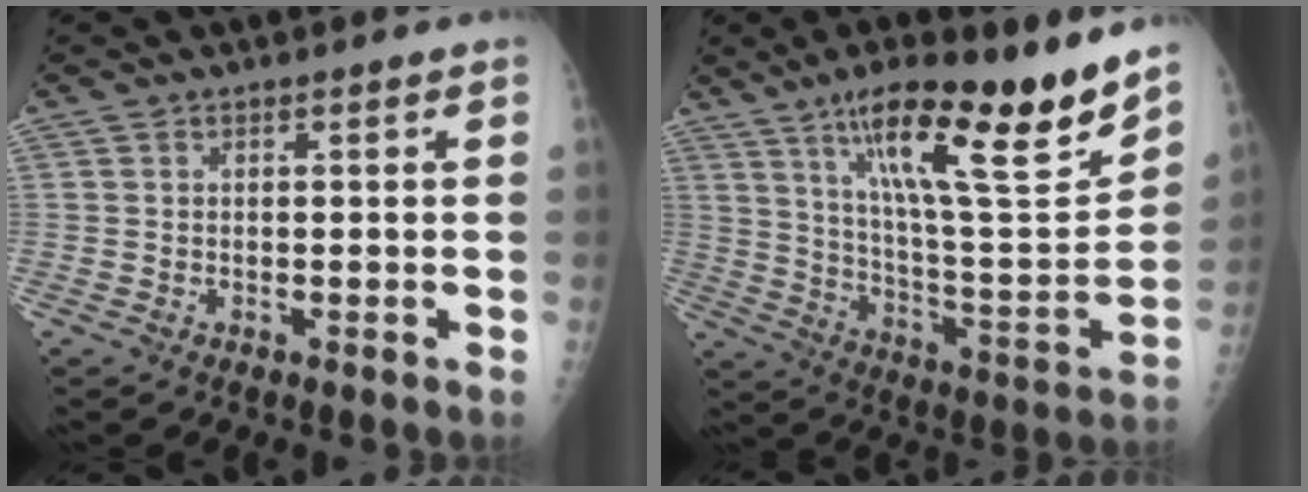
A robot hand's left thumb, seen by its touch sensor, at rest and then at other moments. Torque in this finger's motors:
{"motor_torque": [0.63, 0.50, 1.51, -1.26, 0.35]}